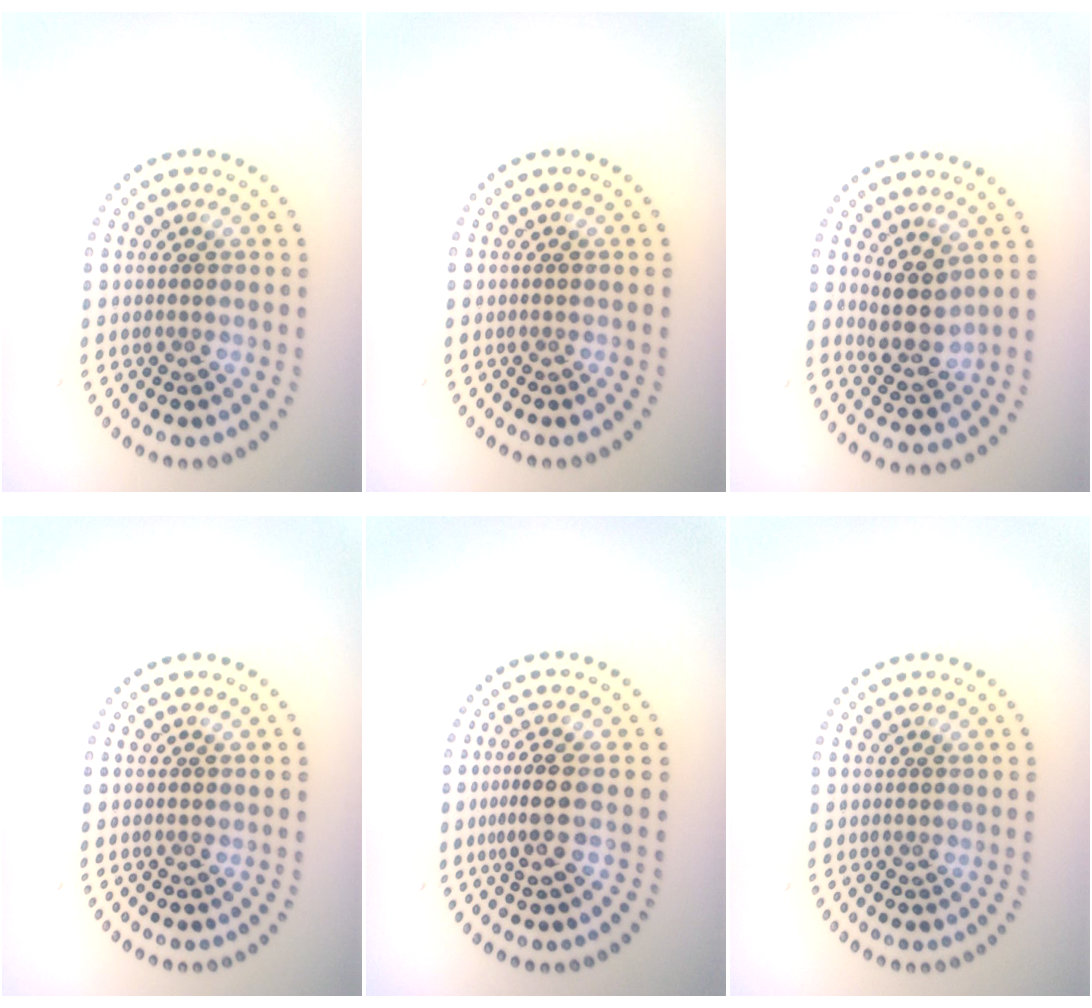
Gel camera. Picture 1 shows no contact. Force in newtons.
{"total": 0.0}
{"total": 3.7, "press": 3.1, "slide": 2.0}
{"total": 0.0}
{"total": 3.2, "press": 2.9, "slide": 1.5}
{"total": 0.0}